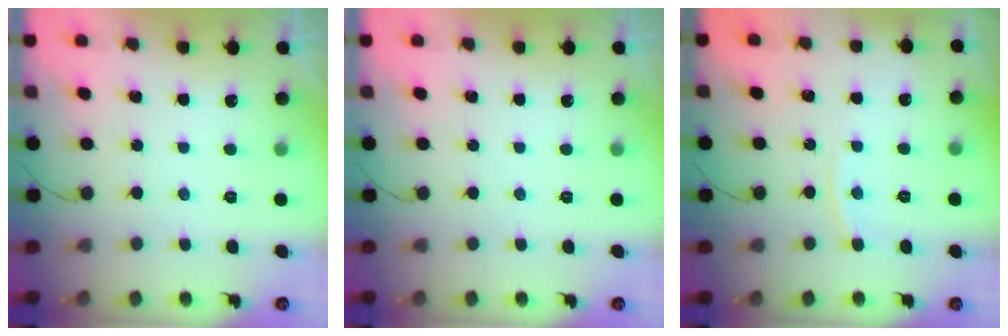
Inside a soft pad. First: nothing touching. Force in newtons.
{"total": 0.0}
{"total": 4.5, "press": 4.4, "slide": 0.5}